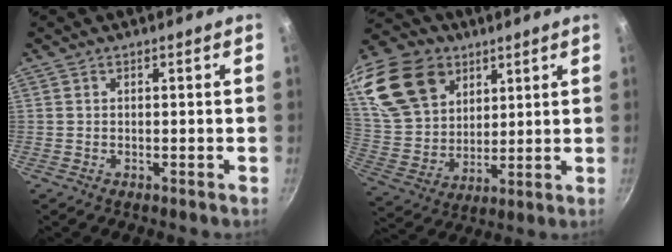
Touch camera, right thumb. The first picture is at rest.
{"total": 24.1, "force": [12.4, 16.9, 11.9], "torque": [-0.243, -0.019, 0.240]}